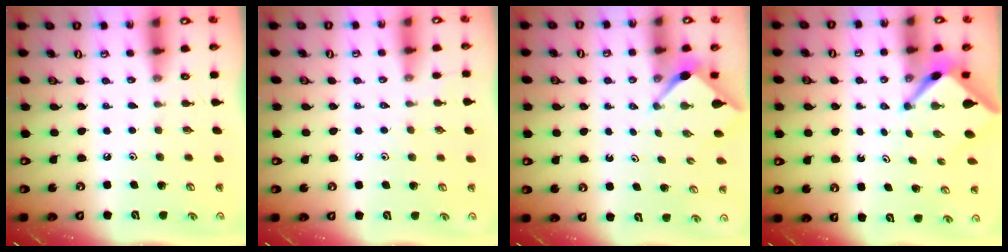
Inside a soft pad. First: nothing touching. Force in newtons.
{"total": 2.4, "press": 2.4, "slide": 0.4}
{"total": 2.5, "press": 2.5, "slide": 0.3}
{"total": 3.8, "press": 3.8, "slide": 0.2}